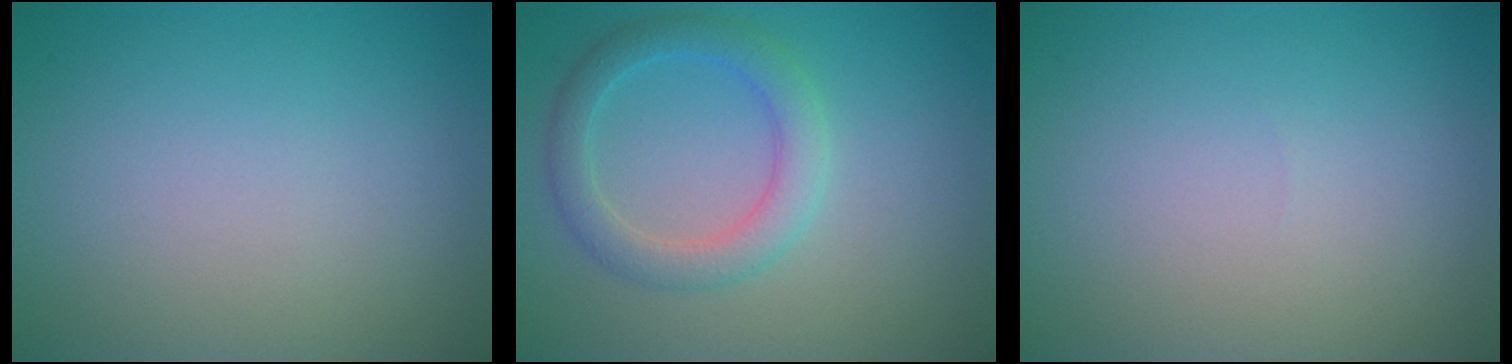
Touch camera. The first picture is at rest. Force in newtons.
{"total": 3.3, "press": 3.3, "slide": 0.2}
{"total": 0.0}